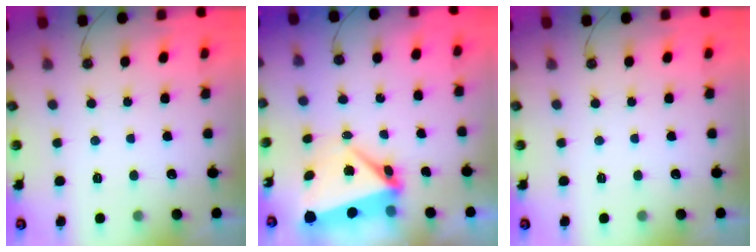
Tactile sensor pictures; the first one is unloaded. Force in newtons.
{"total": 8.2, "press": 6.8, "slide": 4.6}
{"total": 0.0}